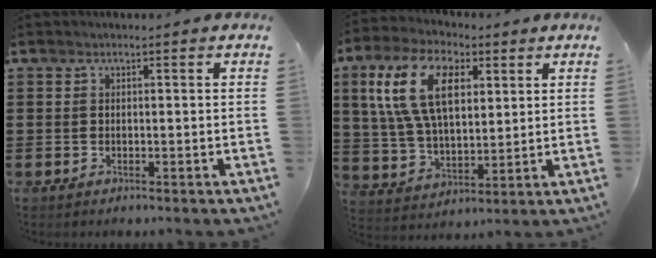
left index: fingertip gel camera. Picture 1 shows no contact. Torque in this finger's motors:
{"motor_torque": [1.04, -0.34, 0.68, 0.21]}